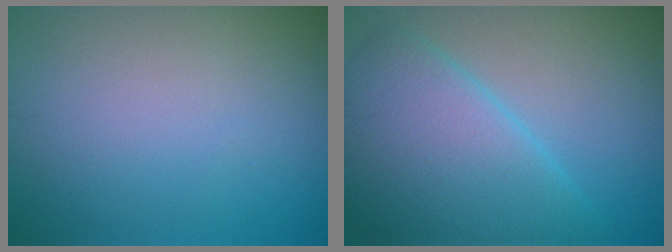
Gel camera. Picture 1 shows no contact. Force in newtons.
{"total": 7.9, "press": 7.9, "slide": 0.2}